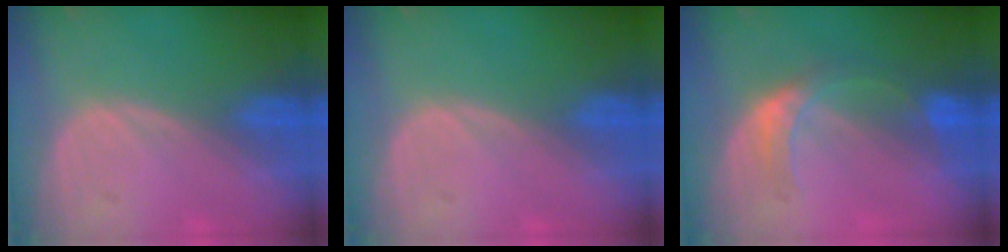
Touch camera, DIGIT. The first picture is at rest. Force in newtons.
{"total": 0.0}
{"total": 5.5, "press": 4.8, "slide": 2.8}